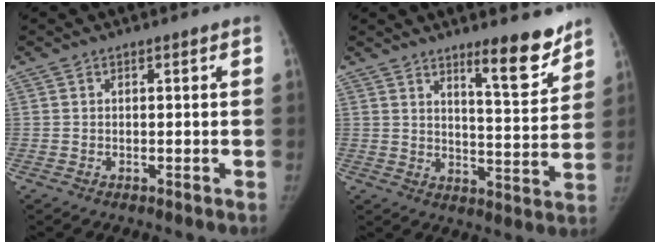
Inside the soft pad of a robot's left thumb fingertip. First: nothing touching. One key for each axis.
{"total": 10.1, "fx": 7.5, "fy": 1.9, "fz": 6.5, "tx": -0.073, "ty": -0.064, "tz": 0.116}